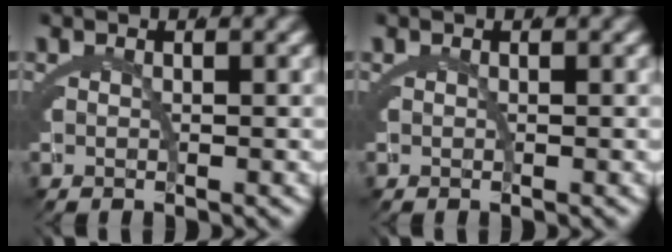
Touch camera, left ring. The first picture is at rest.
{"total": 0.0}